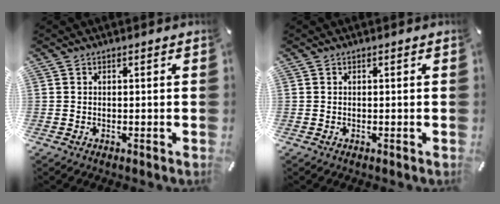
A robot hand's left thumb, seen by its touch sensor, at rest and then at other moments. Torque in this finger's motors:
{"motor_torque": [-0.15, -0.15, 0.00, 0.07, 0.00]}